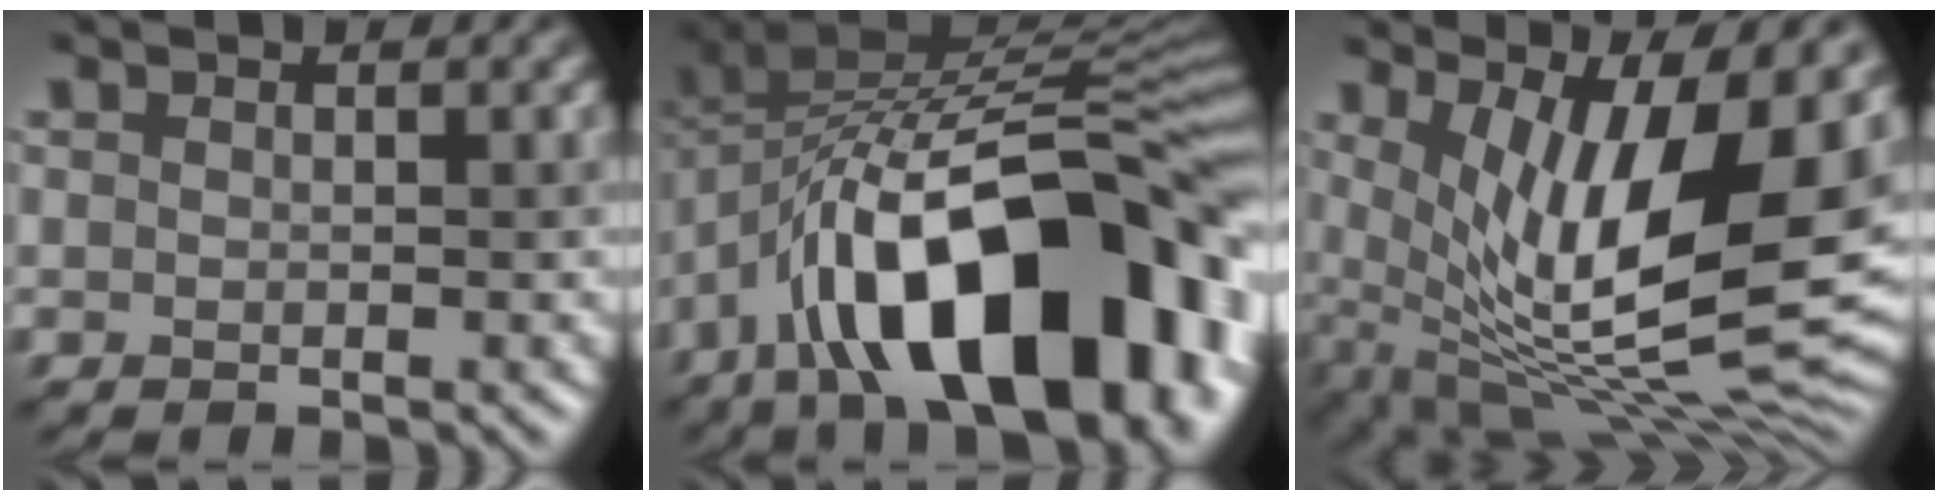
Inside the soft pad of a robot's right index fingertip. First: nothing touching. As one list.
[{"total": 17.9, "force": [-7.5, 7.9, 14.2], "torque": [-0.189, 0.017, -0.126]}, {"total": 13.6, "force": [2.2, 5.1, 12.4], "torque": [-0.204, -0.027, 0.044]}]